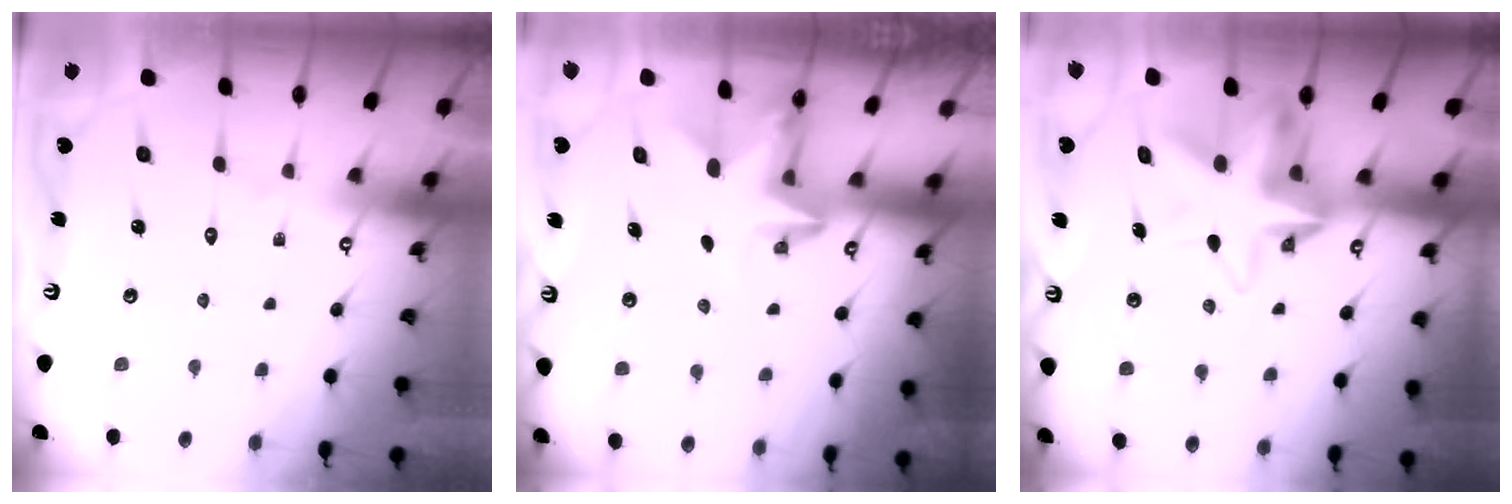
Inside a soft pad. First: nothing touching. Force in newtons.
{"total": 2.4, "press": 2.3, "slide": 0.4}
{"total": 10.4, "press": 10.3, "slide": 2.0}